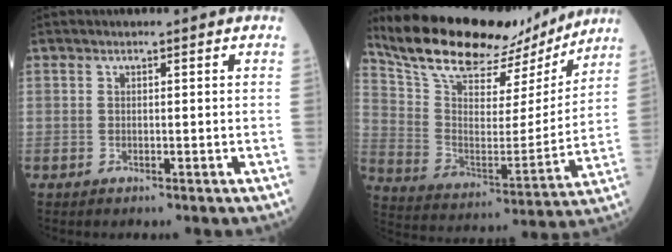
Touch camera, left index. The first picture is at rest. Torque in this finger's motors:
{"motor_torque": [0.24, -0.73, 0.53, 0.12]}